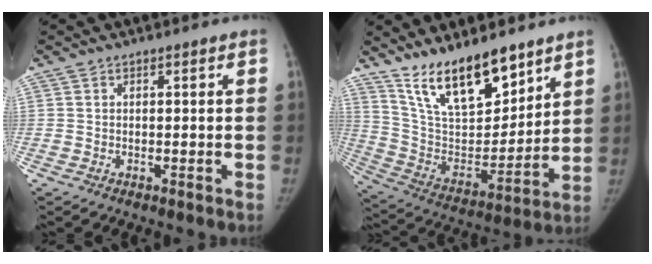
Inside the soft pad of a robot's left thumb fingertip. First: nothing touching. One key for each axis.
{"total": 18.5, "fx": 13.3, "fy": 7.0, "fz": 10.6, "tx": -0.133, "ty": -0.081, "tz": 0.248}